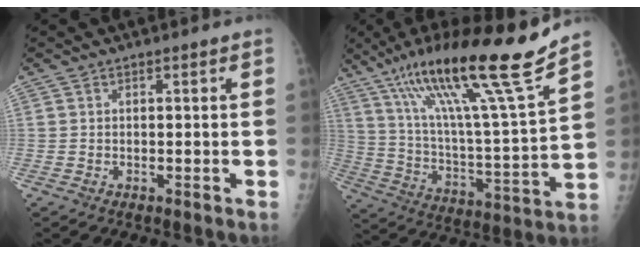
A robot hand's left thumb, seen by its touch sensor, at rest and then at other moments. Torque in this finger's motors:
{"motor_torque": [0.48, 0.28, 1.45, -1.32, 0.43]}